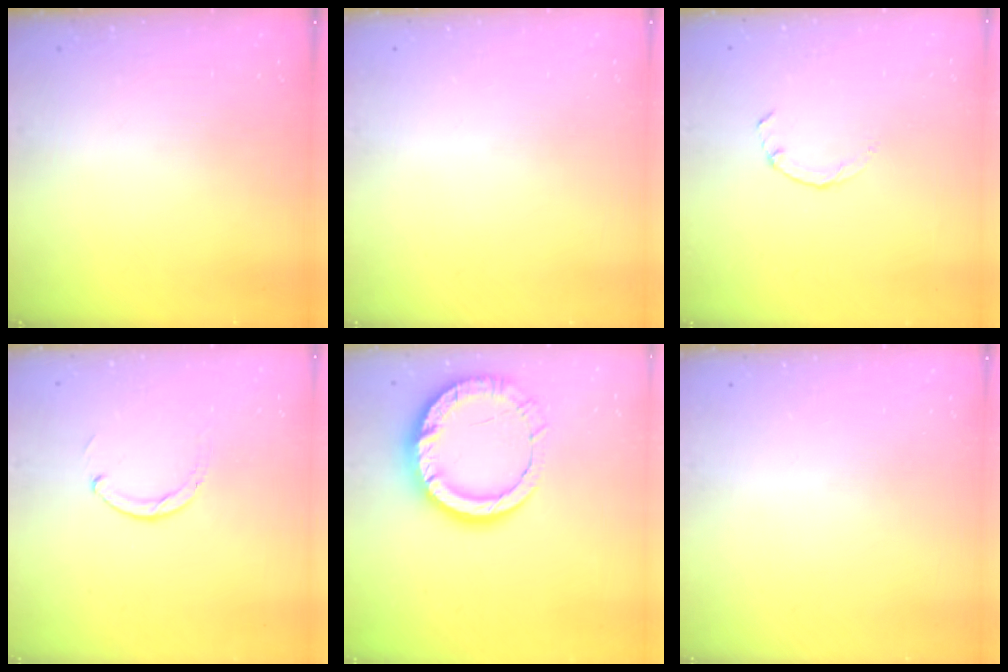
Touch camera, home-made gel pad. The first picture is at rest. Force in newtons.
{"total": 0.0}
{"total": 0.8, "press": 0.7, "slide": 0.2}
{"total": 2.3, "press": 2.3, "slide": 0.3}
{"total": 15.6, "press": 15.5, "slide": 1.4}
{"total": 0.0}